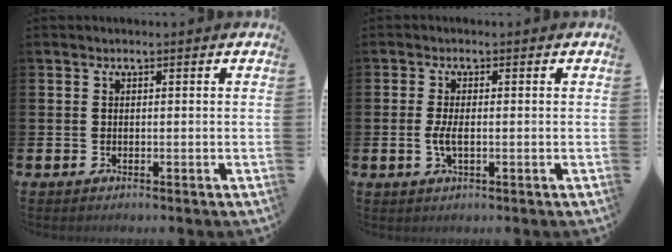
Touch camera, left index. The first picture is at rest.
{"total": 2.4, "force": [-0.3, 0.9, 2.2], "torque": [-0.037, -0.001, -0.007]}